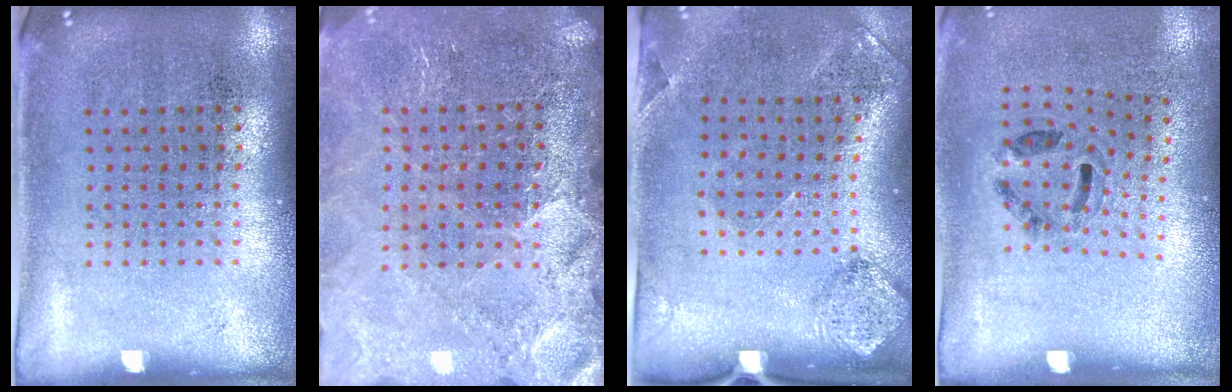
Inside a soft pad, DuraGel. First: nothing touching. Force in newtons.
{"total": 3.3, "press": 3.0, "slide": 1.3}
{"total": 1.7, "press": 1.3, "slide": 1.2}
{"total": 1.2, "press": 0.7, "slide": 0.9}